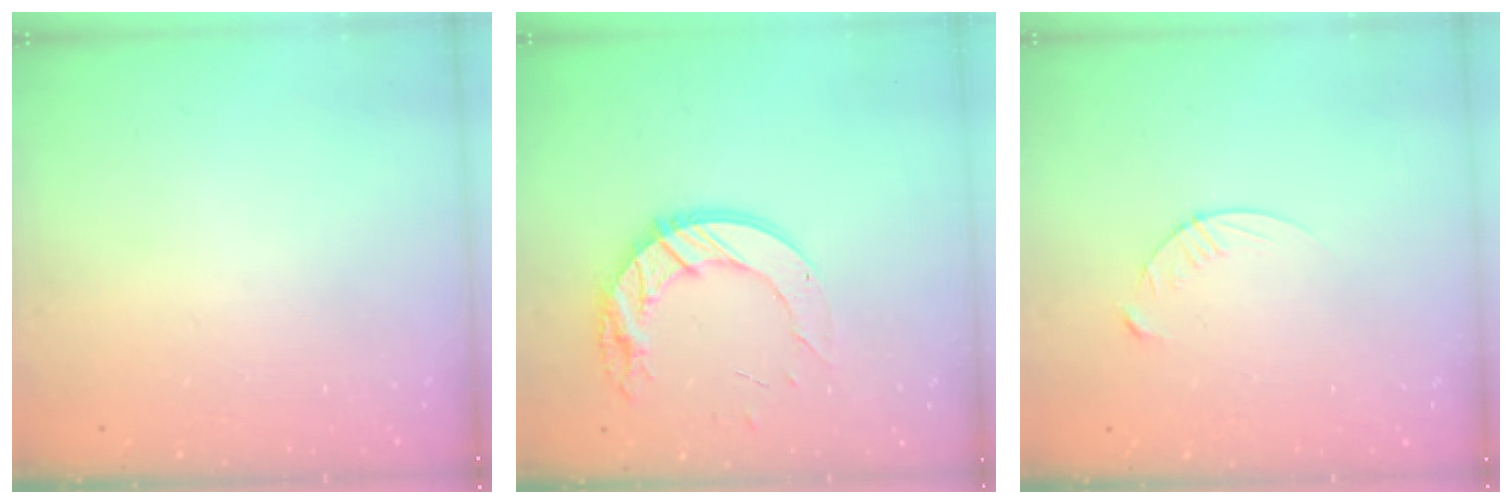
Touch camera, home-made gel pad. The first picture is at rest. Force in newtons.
{"total": 14.7, "press": 14.6, "slide": 1.3}
{"total": 4.6, "press": 4.6, "slide": 0.5}